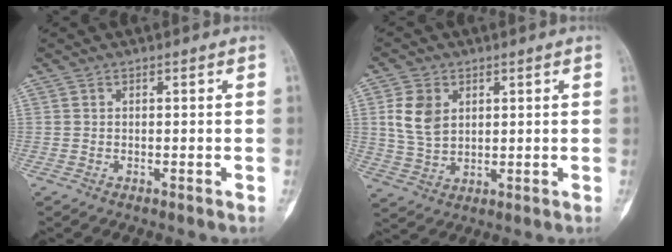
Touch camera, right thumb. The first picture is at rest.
{"total": 7.8, "force": [2.3, 5.5, 5.0], "torque": [-0.085, -0.007, 0.053]}